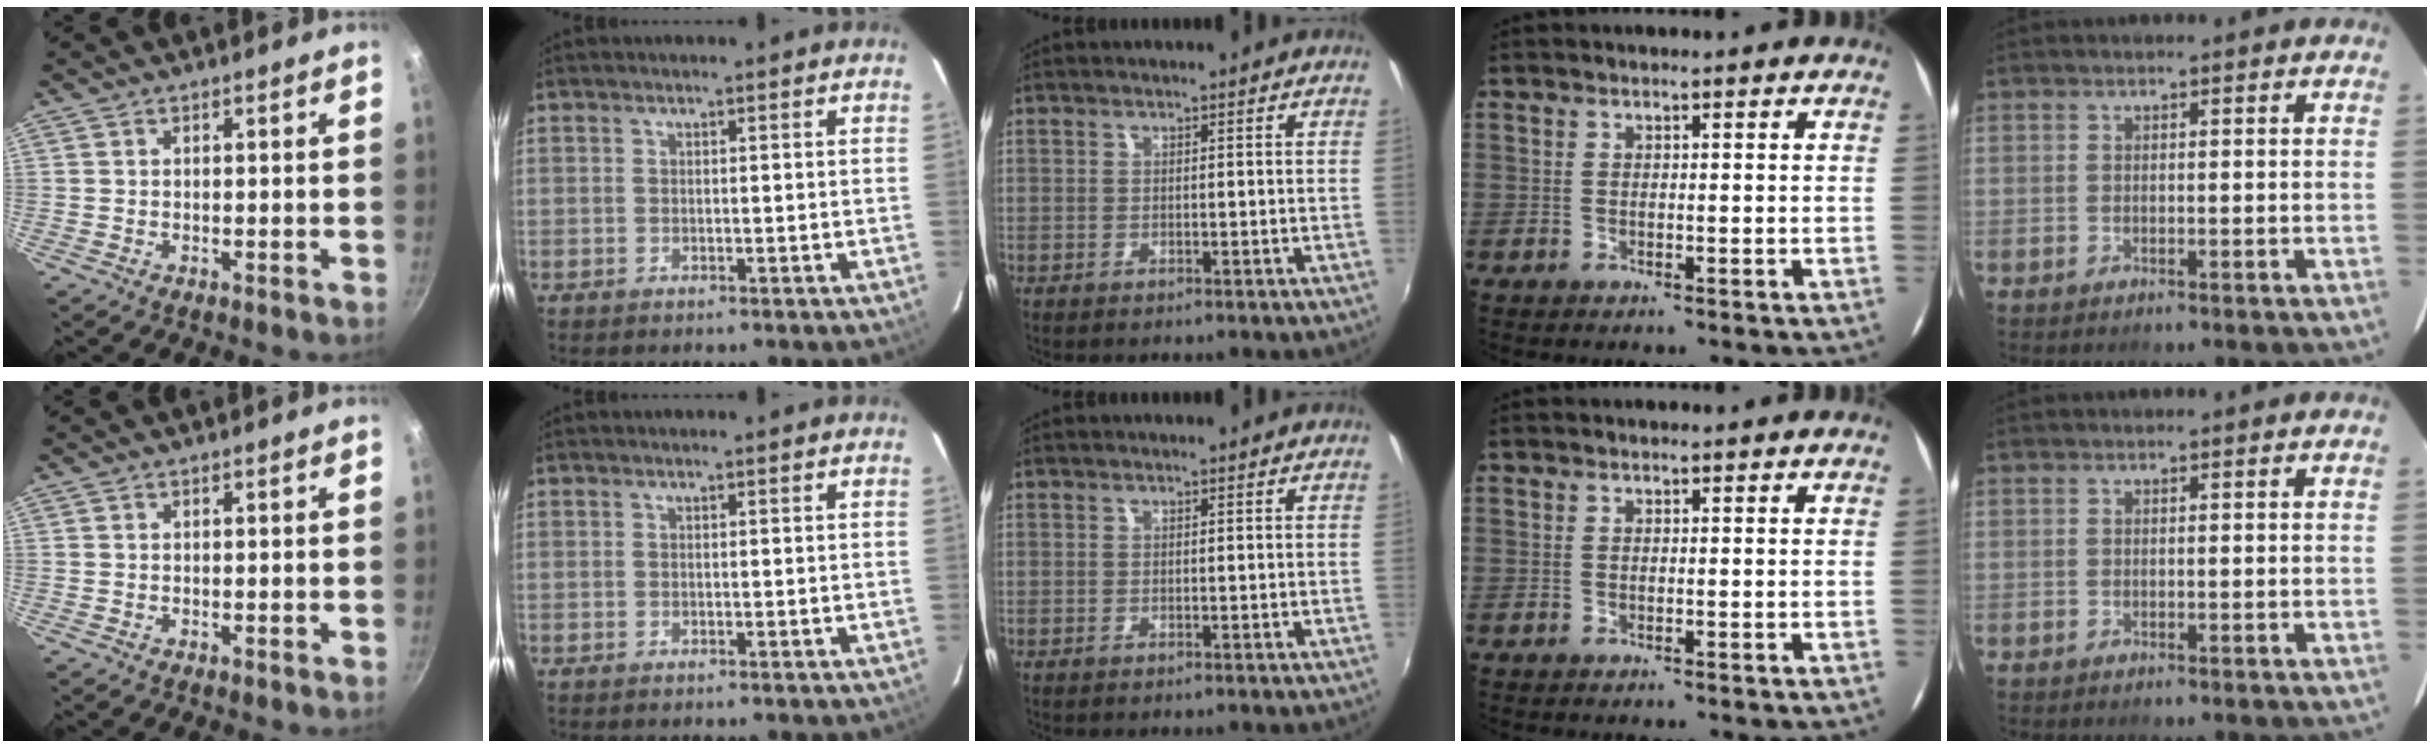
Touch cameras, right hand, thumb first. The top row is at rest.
{}